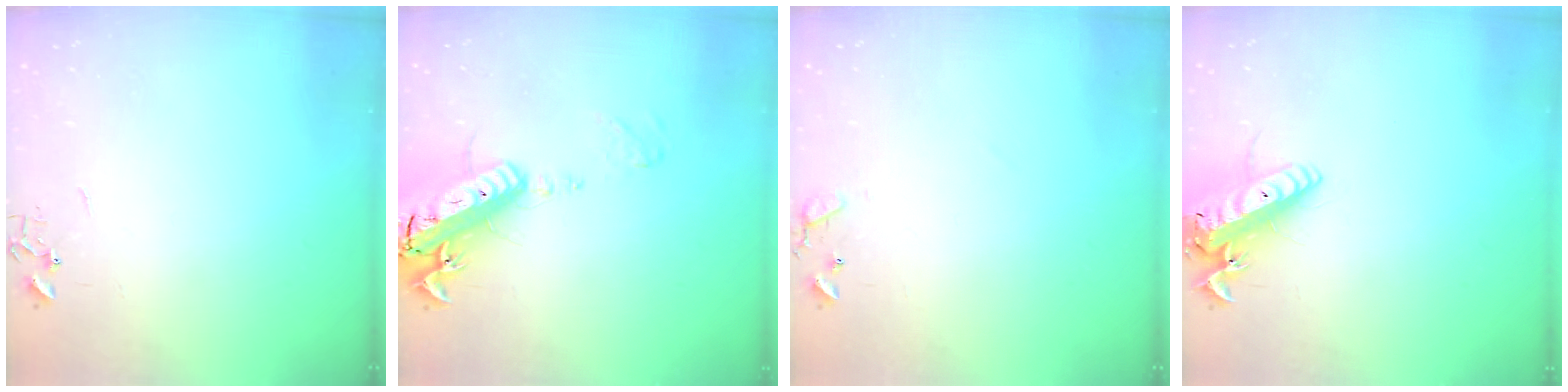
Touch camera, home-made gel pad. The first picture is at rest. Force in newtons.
{"total": 24.5, "press": 24.0, "slide": 5.1}
{"total": 9.1, "press": 9.0, "slide": 0.7}
{"total": 17.0, "press": 16.7, "slide": 3.3}